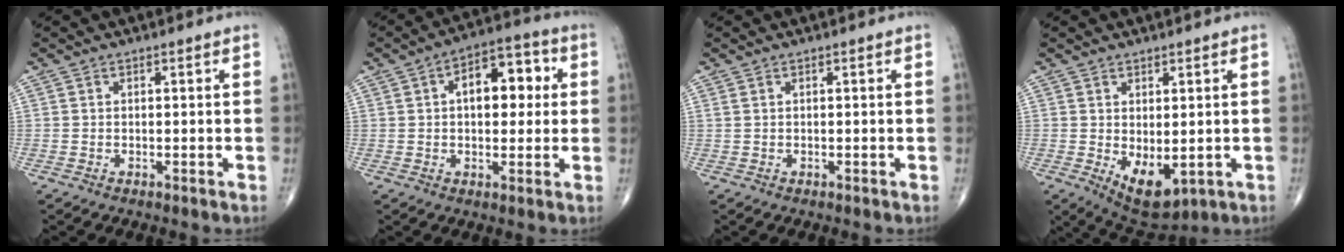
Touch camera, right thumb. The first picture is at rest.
{"total": 11.1, "force": [2.1, 6.3, 8.9], "torque": [-0.095, 0.021, 0.024]}
{"total": 0.5, "force": [0.2, 0.3, 0.4], "torque": [-0.011, 0.009, 0.007]}
{"total": 7.9, "force": [-1.3, 4.0, 6.6], "torque": [-0.091, -0.011, 0.000]}